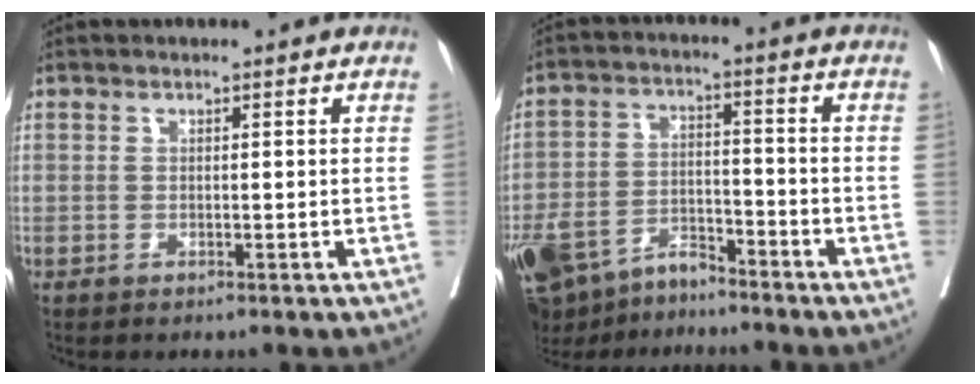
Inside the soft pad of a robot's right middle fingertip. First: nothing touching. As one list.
[{"total": 13.3, "force": [-10.7, 4.6, 6.4], "torque": [-0.120, -0.005, -0.187]}]